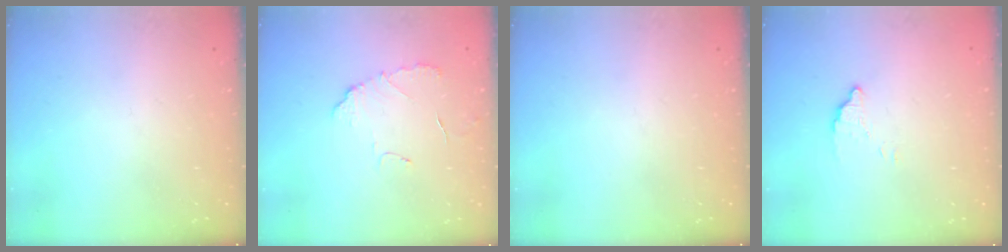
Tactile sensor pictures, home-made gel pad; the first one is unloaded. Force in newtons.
{"total": 6.3, "press": 6.3, "slide": 0.4}
{"total": 0.0}
{"total": 2.9, "press": 2.9, "slide": 0.1}